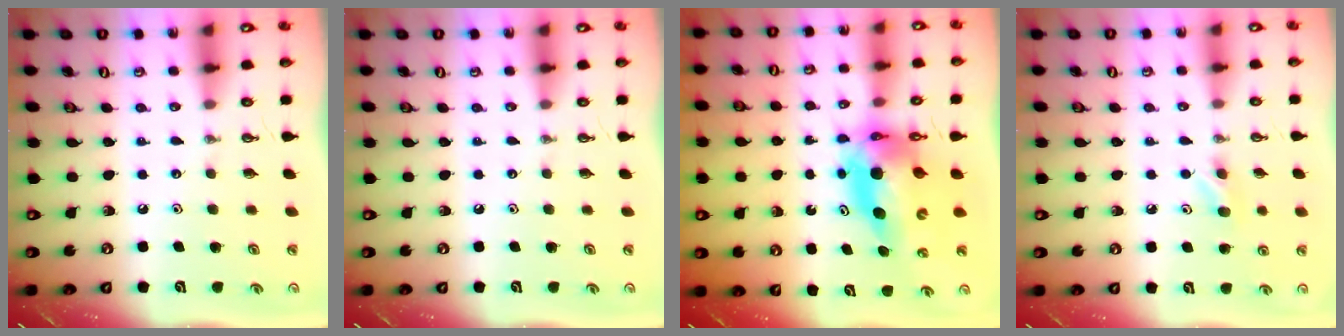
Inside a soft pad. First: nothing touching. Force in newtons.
{"total": 0.0}
{"total": 10.6, "press": 10.5, "slide": 1.0}
{"total": 4.9, "press": 4.8, "slide": 0.7}